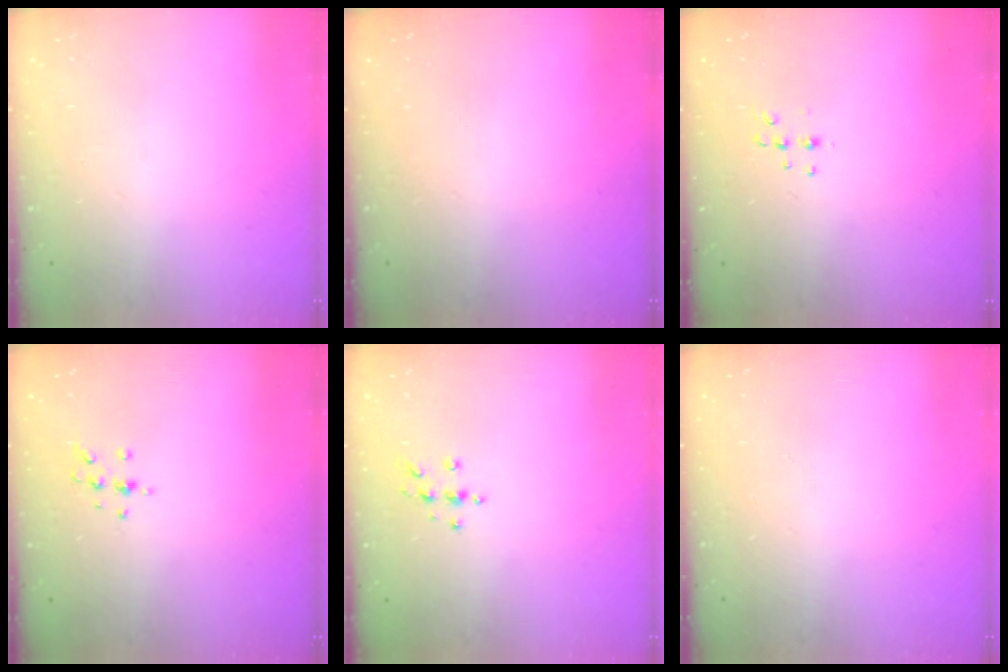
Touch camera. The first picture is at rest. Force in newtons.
{"total": 0.0}
{"total": 4.9, "press": 4.8, "slide": 1.1}
{"total": 6.0, "press": 5.6, "slide": 2.0}
{"total": 5.4, "press": 5.4, "slide": 0.7}
{"total": 0.0}